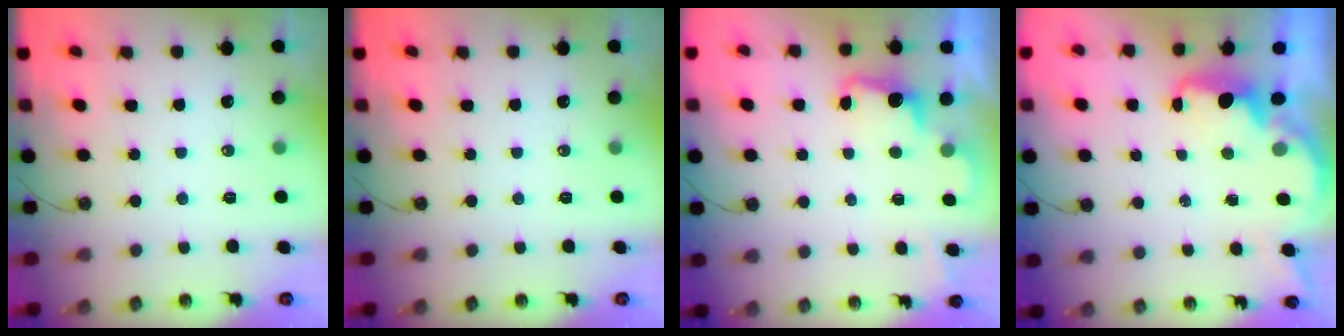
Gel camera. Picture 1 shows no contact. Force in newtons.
{"total": 0.0}
{"total": 2.2, "press": 2.0, "slide": 1.0}
{"total": 2.4, "press": 2.3, "slide": 0.8}